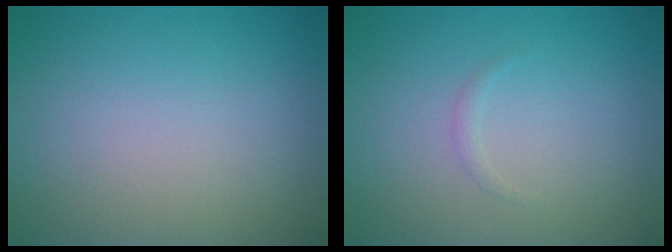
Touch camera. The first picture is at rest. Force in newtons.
{"total": 0.5, "press": 0.5, "slide": 0.0}